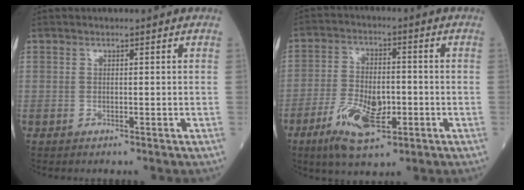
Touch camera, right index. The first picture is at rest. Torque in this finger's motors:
{"motor_torque": [0.26, -0.27, 0.21, 0.08]}